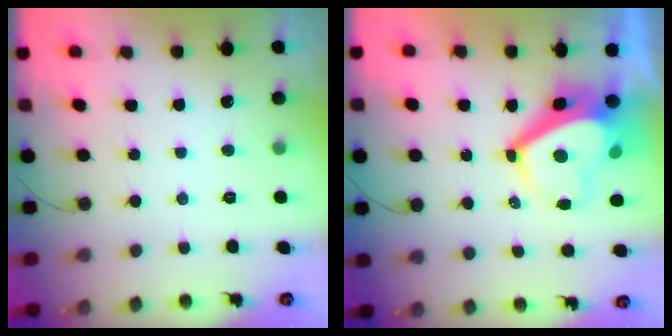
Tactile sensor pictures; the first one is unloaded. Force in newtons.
{"total": 9.5, "press": 9.5, "slide": 0.8}